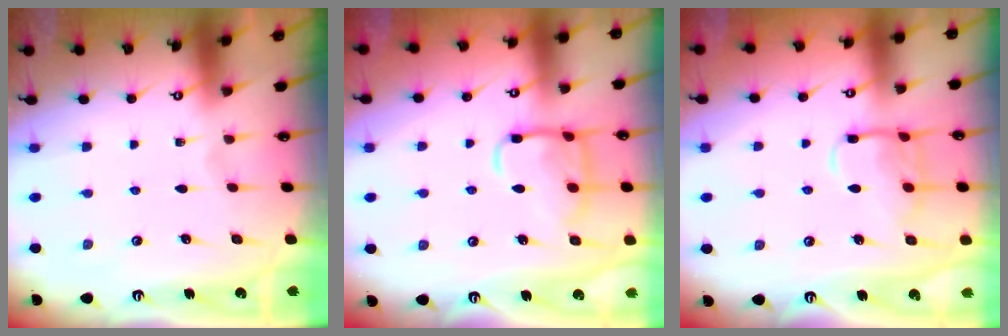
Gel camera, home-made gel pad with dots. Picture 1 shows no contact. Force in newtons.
{"total": 12.9, "press": 12.9, "slide": 1.0}
{"total": 11.3, "press": 11.3, "slide": 0.9}